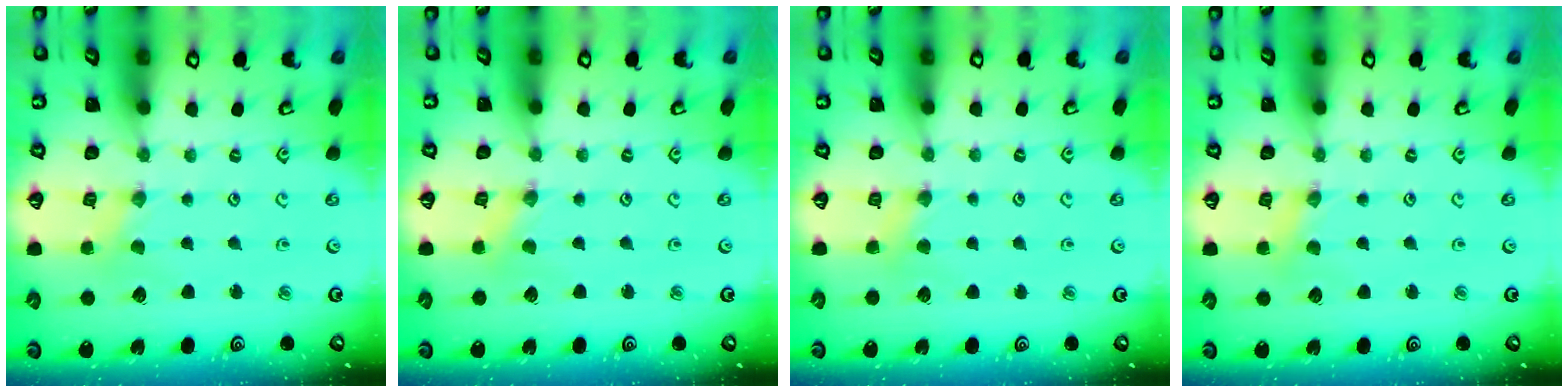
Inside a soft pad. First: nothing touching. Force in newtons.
{"total": 0.0}
{"total": 2.9, "press": 2.8, "slide": 0.6}
{"total": 2.7, "press": 2.6, "slide": 0.5}